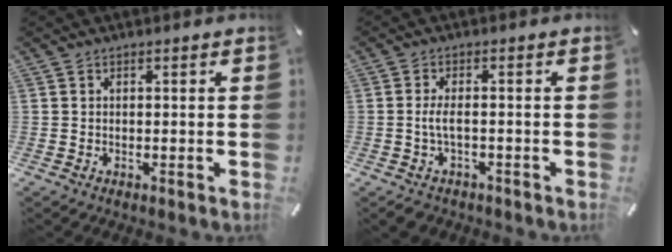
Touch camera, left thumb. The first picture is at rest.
{"total": 4.1, "force": [-1.2, 2.0, 3.4], "torque": [-0.079, 0.003, -0.026]}